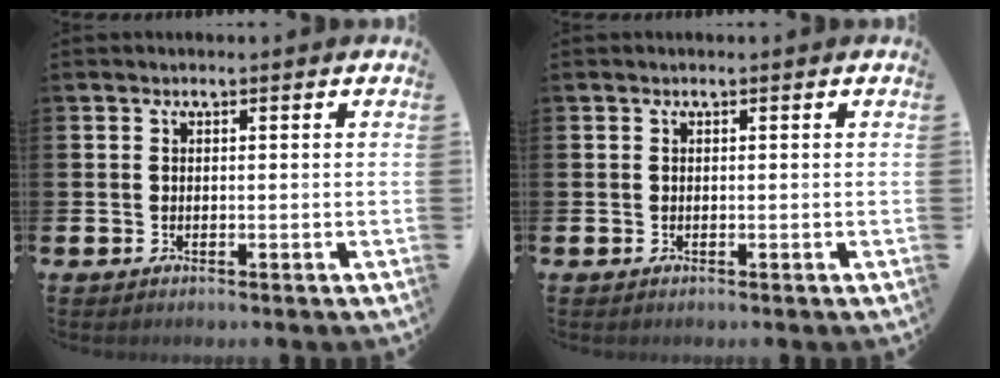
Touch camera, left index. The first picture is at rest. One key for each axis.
{"total": 0.0}